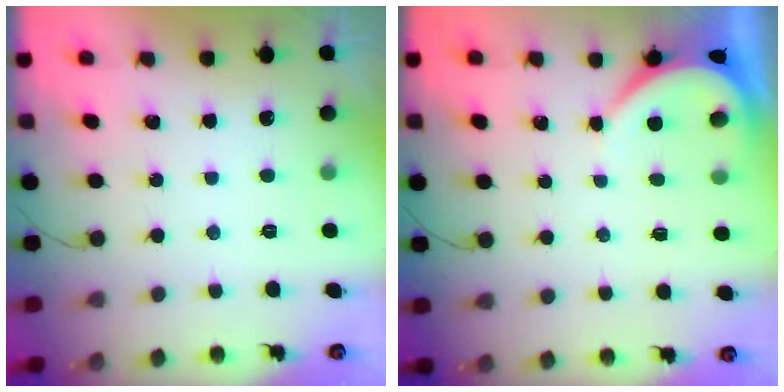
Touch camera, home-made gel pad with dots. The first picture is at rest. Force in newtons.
{"total": 3.9, "press": 3.9, "slide": 0.7}